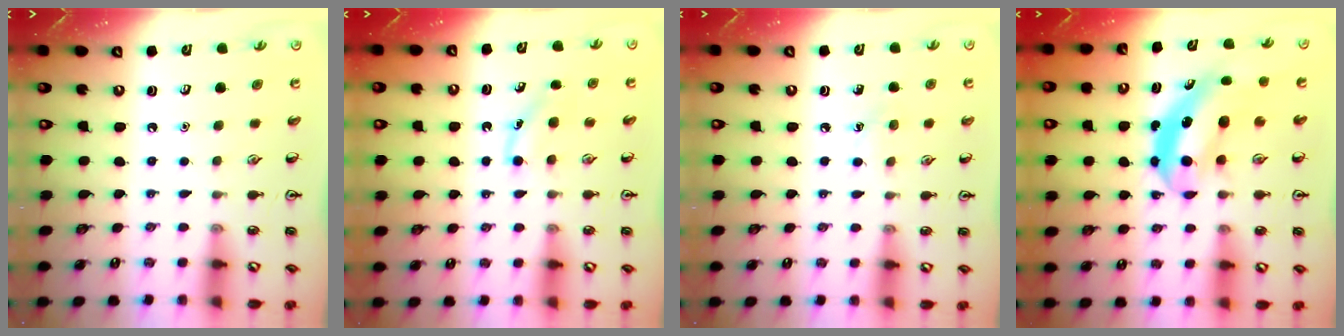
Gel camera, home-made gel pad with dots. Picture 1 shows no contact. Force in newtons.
{"total": 3.8, "press": 3.5, "slide": 1.6}
{"total": 4.7, "press": 4.5, "slide": 1.4}
{"total": 5.6, "press": 5.4, "slide": 1.5}